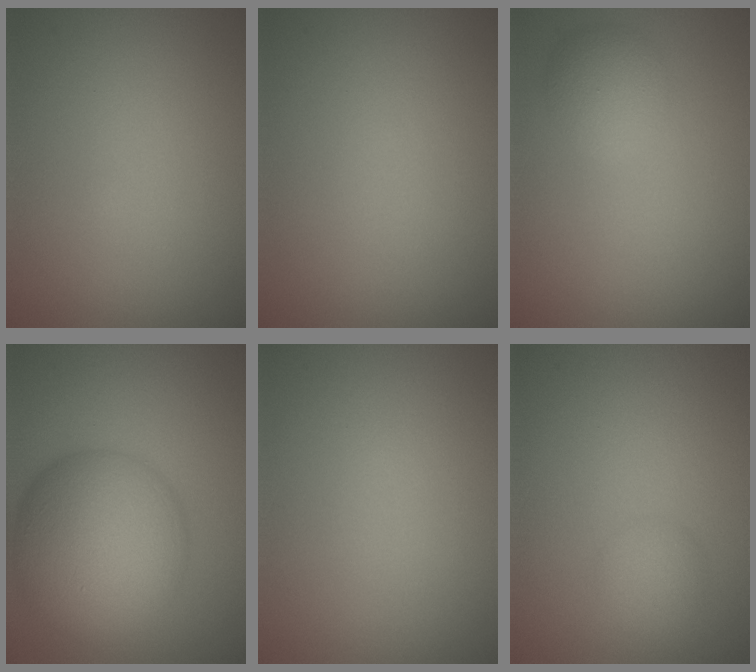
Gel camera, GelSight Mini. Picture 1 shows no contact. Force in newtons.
{"total": 0.0}
{"total": 2.5, "press": 2.5, "slide": 0.2}
{"total": 10.3, "press": 10.3, "slide": 0.2}
{"total": 0.0}
{"total": 1.6, "press": 1.6, "slide": 0.2}